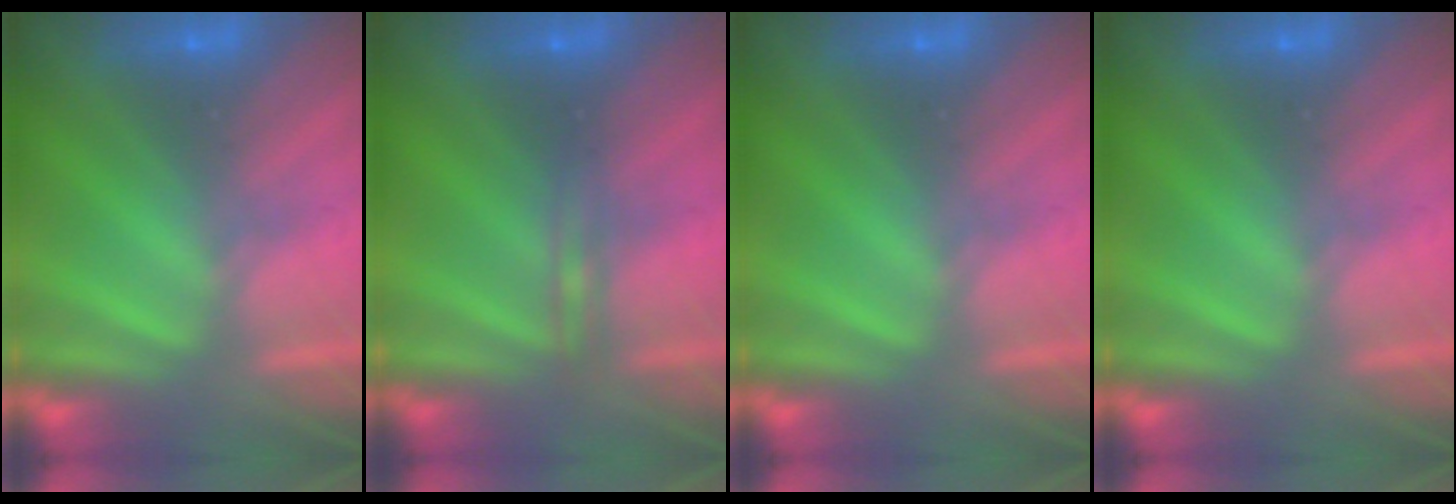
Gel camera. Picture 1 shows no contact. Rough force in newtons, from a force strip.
{"total": 2.3}
{"total": 0.0}
{"total": 0.0}